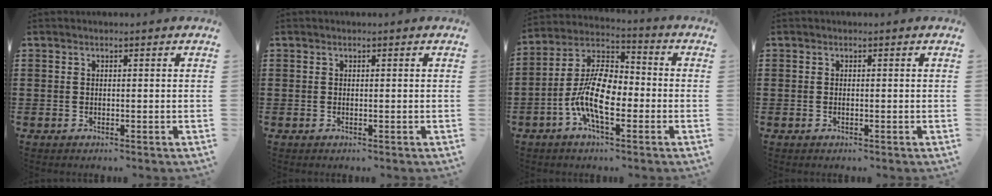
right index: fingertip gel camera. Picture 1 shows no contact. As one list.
[{"total": 0.0}, {"total": 11.1, "force": [-3.4, 5.0, 9.3], "torque": [-0.218, -0.004, -0.070]}, {"total": 0.0}]